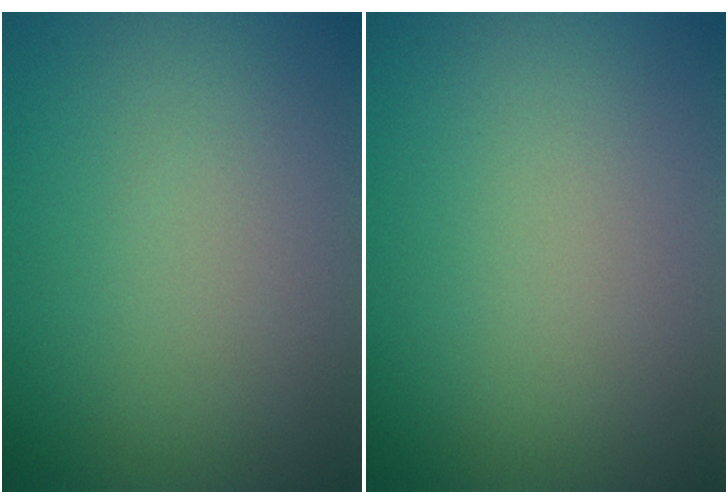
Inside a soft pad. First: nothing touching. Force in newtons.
{"total": 0.0}